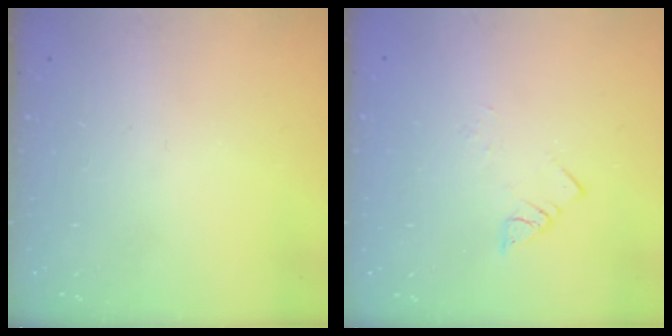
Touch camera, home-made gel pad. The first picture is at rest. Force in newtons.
{"total": 2.8, "press": 2.8, "slide": 0.3}